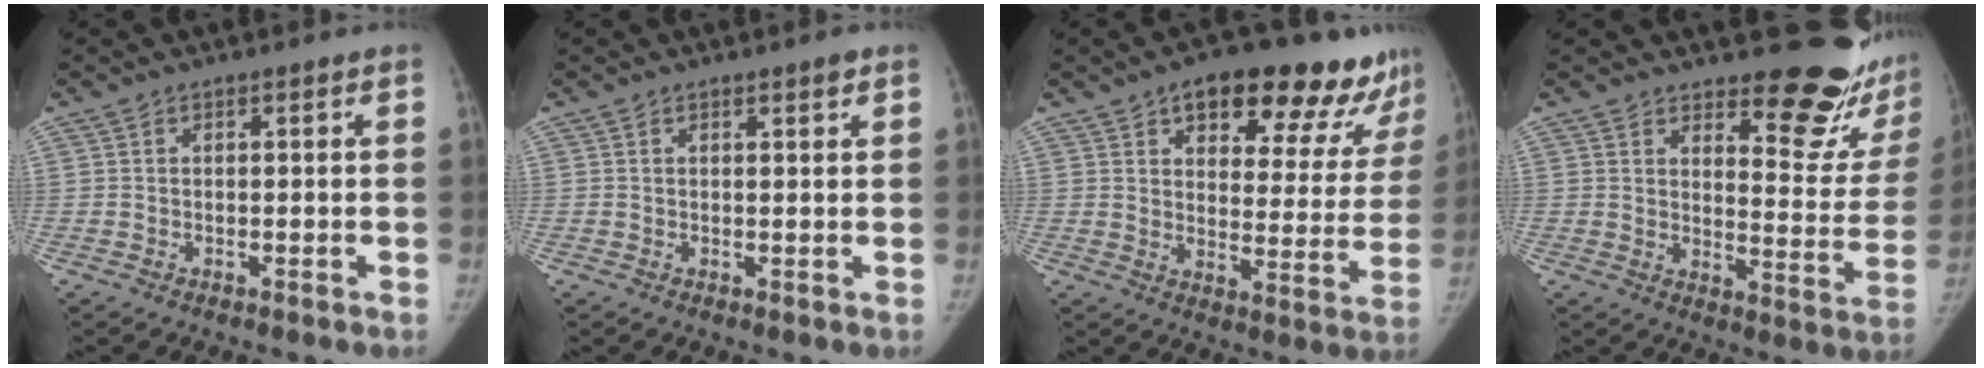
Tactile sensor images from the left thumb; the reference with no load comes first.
{"total": 1.2, "force": [0.9, 0.3, 0.8], "torque": [-0.009, -0.005, 0.012]}
{"total": 21.1, "force": [14.3, 8.8, 12.8], "torque": [-0.115, -0.054, 0.185]}
{"total": 18.2, "force": [14.3, 6.1, 9.4], "torque": [-0.075, -0.130, 0.174]}